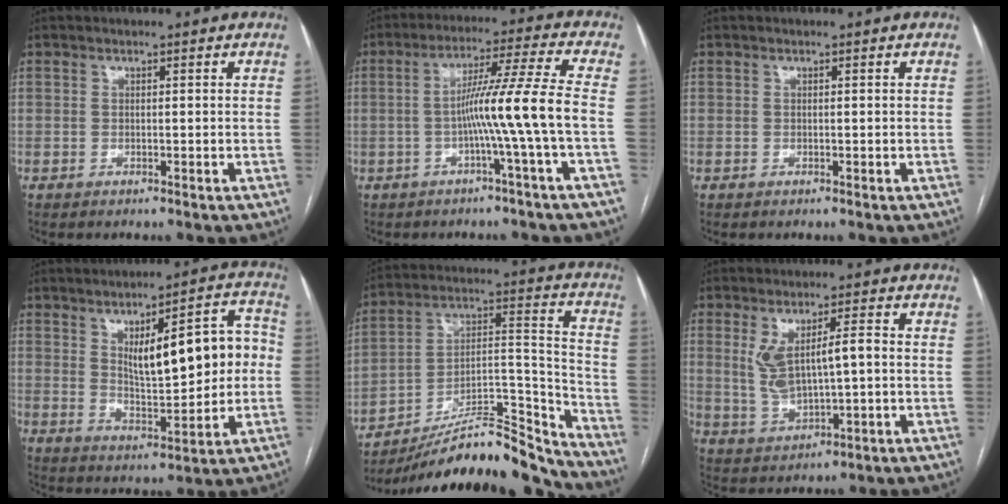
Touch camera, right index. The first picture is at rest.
{"total": 9.6, "force": [-2.3, -2.5, 9.0], "torque": [-0.154, 0.015, -0.039]}
{"total": 0.0}
{"total": 13.6, "force": [1.7, 4.3, 12.8], "torque": [-0.177, 0.028, 0.037]}
{"total": 21.4, "force": [-20.0, 2.4, 7.2], "torque": [-0.096, 0.046, -0.319]}
{"total": 8.0, "force": [0.9, 2.5, 7.5], "torque": [-0.149, 0.014, 0.031]}